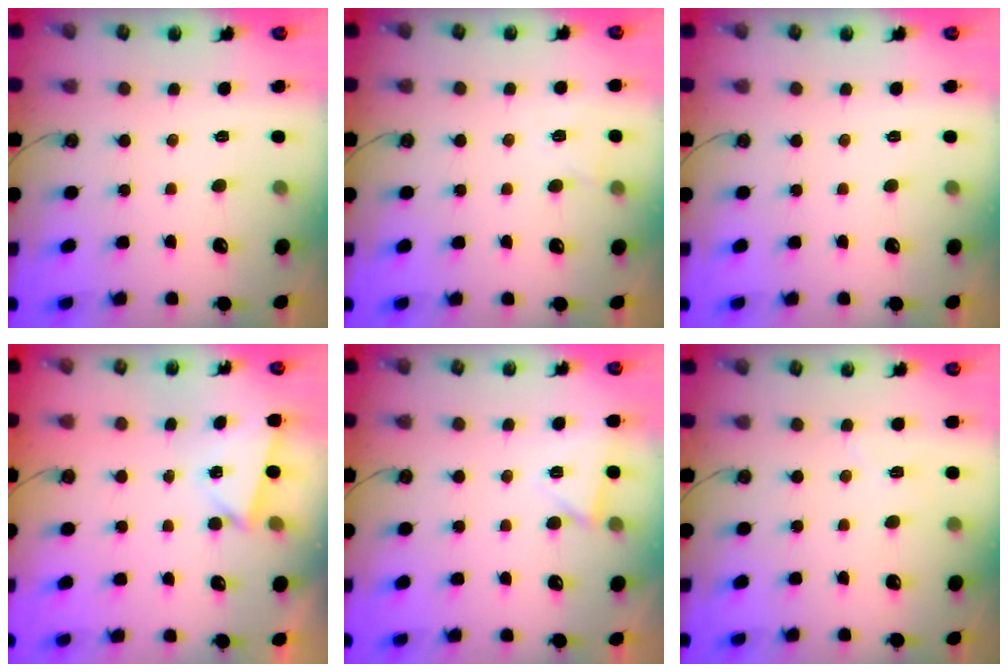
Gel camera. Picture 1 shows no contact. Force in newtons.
{"total": 4.9, "press": 4.5, "slide": 1.9}
{"total": 0.0}
{"total": 3.0, "press": 2.4, "slide": 1.7}
{"total": 4.8, "press": 4.3, "slide": 2.1}
{"total": 4.7, "press": 4.3, "slide": 2.0}